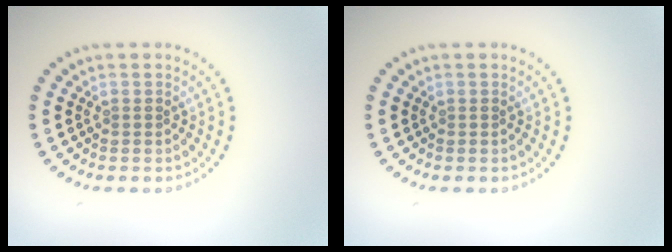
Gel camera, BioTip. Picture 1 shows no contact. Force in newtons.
{"total": 0.0}